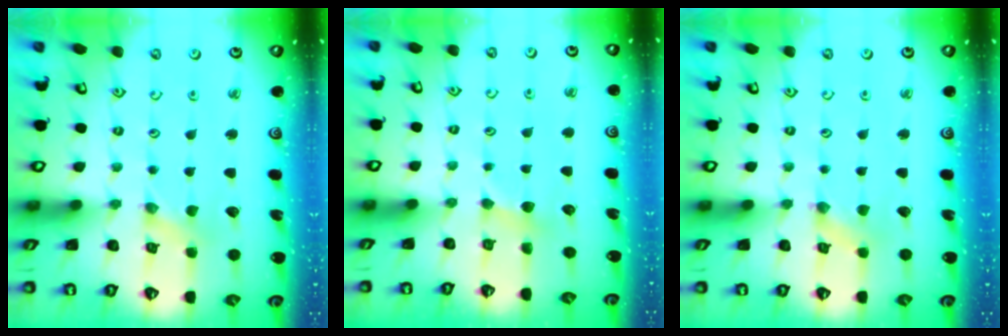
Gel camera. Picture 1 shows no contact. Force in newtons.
{"total": 2.5, "press": 2.4, "slide": 0.2}
{"total": 0.5, "press": 0.5, "slide": 0.2}